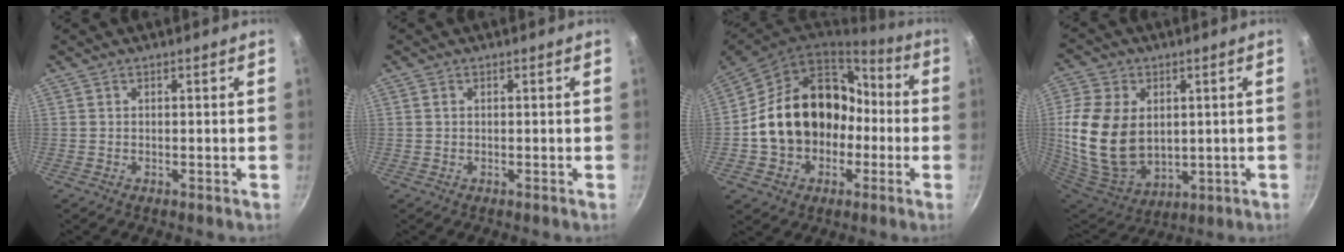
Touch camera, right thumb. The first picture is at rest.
{"total": 0.5, "force": [0.1, 0.4, 0.3], "torque": [-0.004, 0.001, 0.001]}
{"total": 21.2, "force": [-1.8, 17.0, 12.4], "torque": [-0.185, 0.064, -0.016]}
{"total": 20.2, "force": [2.1, 14.3, 14.1], "torque": [-0.273, -0.017, 0.061]}